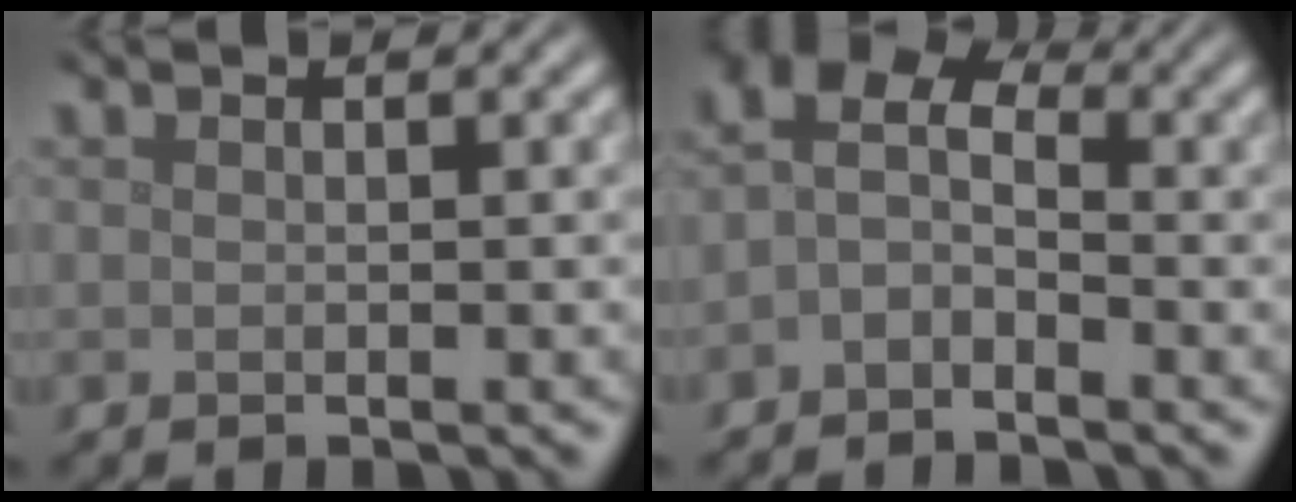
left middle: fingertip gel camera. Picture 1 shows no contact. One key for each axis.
{"total": 3.7, "fx": -0.6, "fy": 2.4, "fz": 2.7, "tx": -0.052, "ty": 0.012, "tz": -0.025}